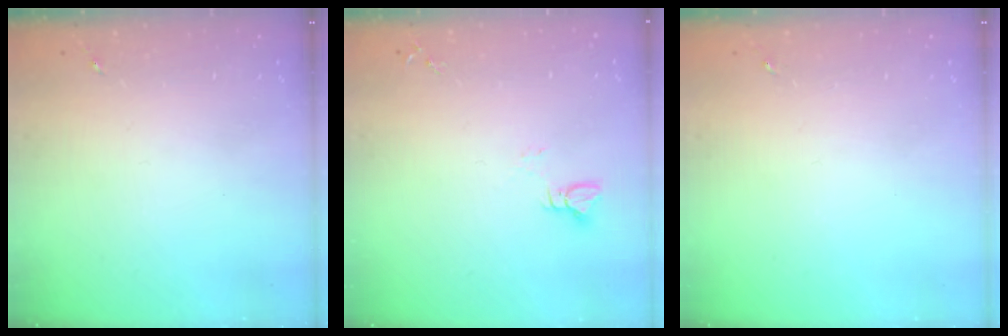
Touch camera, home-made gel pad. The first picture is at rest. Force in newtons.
{"total": 3.0, "press": 3.0, "slide": 0.3}
{"total": 0.0}